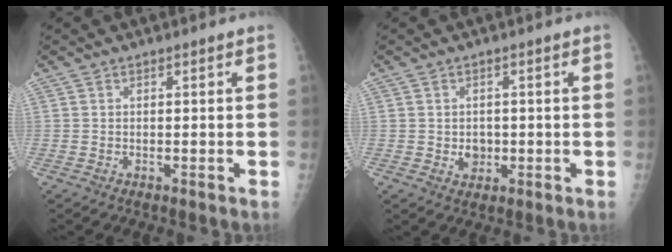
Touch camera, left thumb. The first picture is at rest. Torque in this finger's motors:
{"motor_torque": [-0.07, 0.06, 0.07, 0.03, 0.02]}